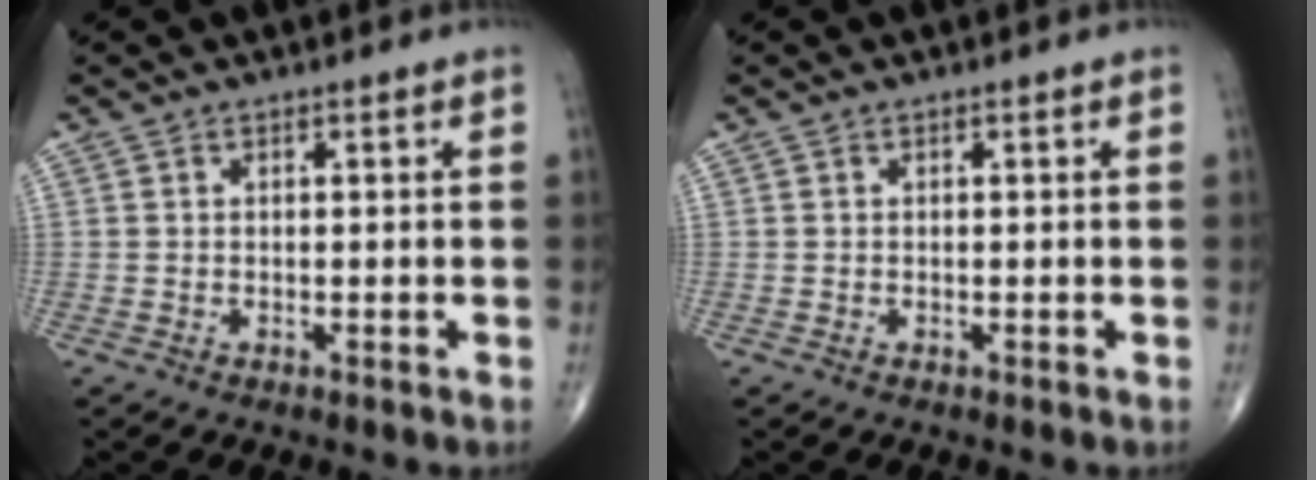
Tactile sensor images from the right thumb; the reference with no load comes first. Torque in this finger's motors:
{"motor_torque": [-0.22, 0.08, -0.01, 0.04, 0.01]}